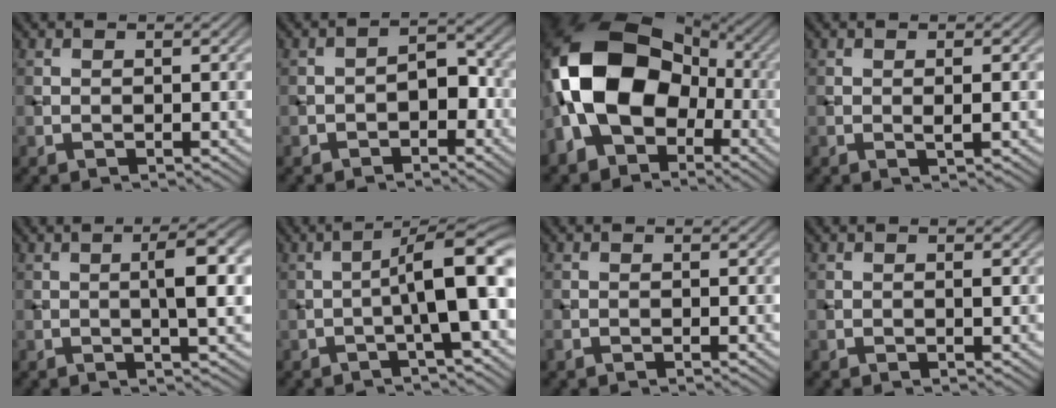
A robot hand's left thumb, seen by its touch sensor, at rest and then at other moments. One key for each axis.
{"total": 3.3, "fx": -1.7, "fy": 1.8, "fz": 2.2, "tx": -0.028, "ty": 0.014, "tz": -0.031}
{"total": 17.2, "fx": -2.9, "fy": 11.9, "fz": 12.1, "tx": -0.259, "ty": 0.001, "tz": -0.069}
{"total": 1.3, "fx": -0.1, "fy": 0.1, "fz": 1.3, "tx": -0.028, "ty": 0.000, "tz": -0.003}
{"total": 4.7, "fx": 0.1, "fy": 0.7, "fz": 4.7, "tx": -0.079, "ty": 0.009, "tz": -0.001}
{"total": 8.3, "fx": -1.7, "fy": 1.3, "fz": 8.0, "tx": -0.116, "ty": 0.027, "tz": -0.038}
{"total": 0.7, "fx": -0.6, "fy": 0.4, "fz": 0.2, "tx": -0.005, "ty": -0.002, "tz": -0.012}
{"total": 0.6, "fx": 0.0, "fy": 0.0, "fz": 0.6, "tx": -0.011, "ty": 0.001, "tz": -0.002}